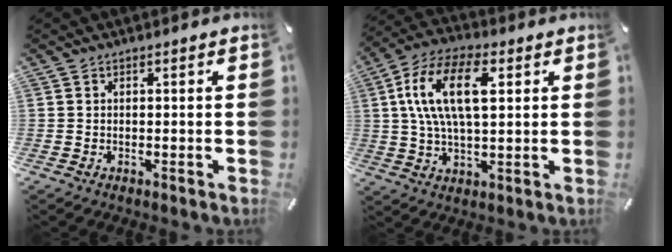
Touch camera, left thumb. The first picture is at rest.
{"total": 14.7, "force": [4.1, 7.3, 12.0], "torque": [-0.257, 0.006, 0.066]}